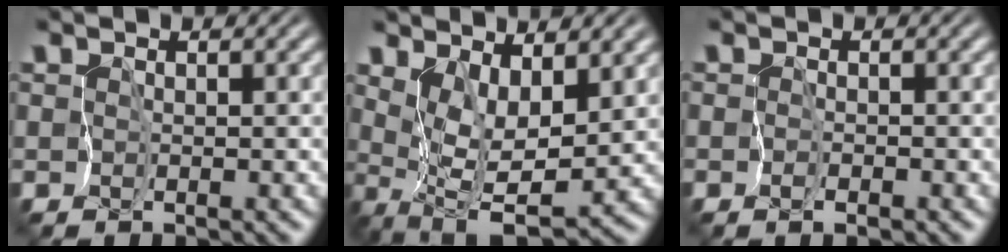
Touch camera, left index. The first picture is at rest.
{"total": 5.4, "force": [2.1, 2.2, 4.4], "torque": [-0.089, -0.015, 0.047]}
{"total": 0.6, "force": [-0.5, 0.2, 0.1], "torque": [-0.002, -0.004, -0.013]}